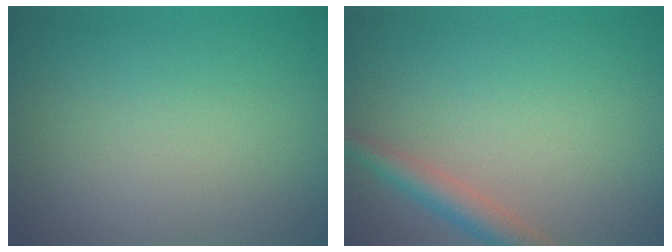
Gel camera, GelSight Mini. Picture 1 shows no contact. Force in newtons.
{"total": 2.6, "press": 2.6, "slide": 0.2}